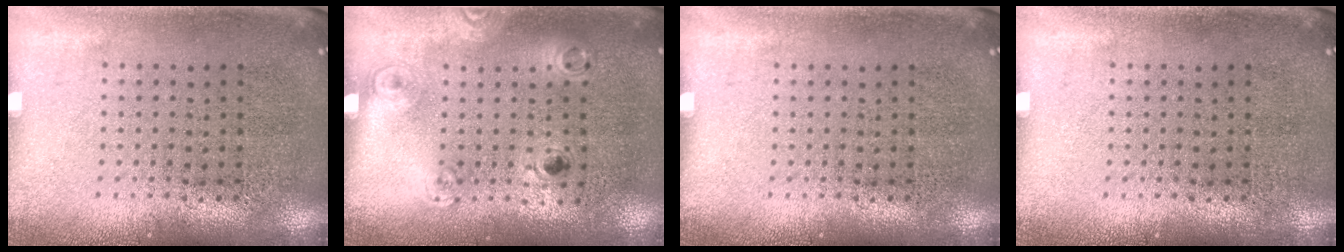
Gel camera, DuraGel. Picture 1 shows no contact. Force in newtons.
{"total": 1.2, "press": 0.8, "slide": 0.8}
{"total": 0.0}
{"total": 0.0}